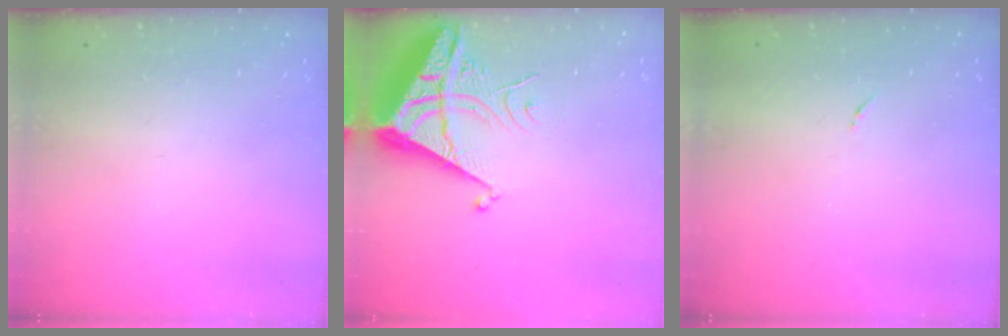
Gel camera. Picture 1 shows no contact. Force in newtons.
{"total": 8.3, "press": 8.2, "slide": 1.0}
{"total": 4.2, "press": 4.2, "slide": 0.3}